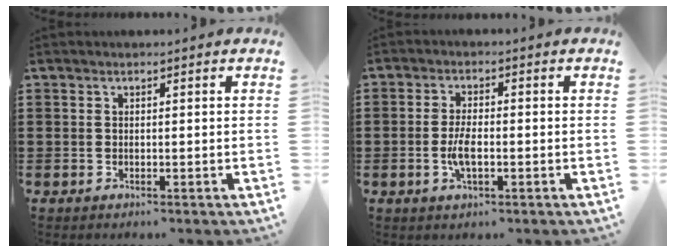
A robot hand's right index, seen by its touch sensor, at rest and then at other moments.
{"total": 4.3, "force": [-0.9, 1.6, 3.8], "torque": [-0.081, -0.001, -0.020]}